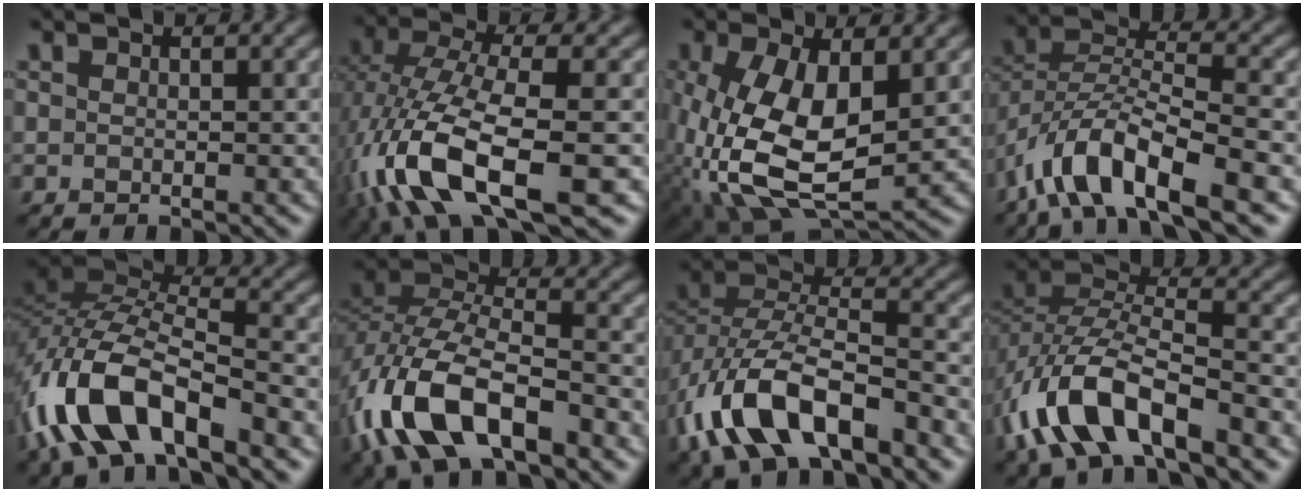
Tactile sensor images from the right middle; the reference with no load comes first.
{"total": 11.0, "force": [-4.3, 4.5, 9.1], "torque": [-0.195, -0.007, -0.081]}
{"total": 10.6, "force": [-0.5, 5.8, 8.8], "torque": [-0.203, -0.013, 0.001]}
{"total": 9.9, "force": [-5.9, 3.5, 7.2], "torque": [-0.135, 0.005, -0.117]}
{"total": 11.2, "force": [-6.5, 4.7, 7.8], "torque": [-0.166, 0.005, -0.131]}
{"total": 12.0, "force": [-6.1, 5.8, 8.5], "torque": [-0.183, -0.002, -0.124]}
{"total": 11.0, "force": [-5.9, 5.3, 7.6], "torque": [-0.156, 0.007, -0.117]}
{"total": 9.8, "force": [-5.4, 4.4, 6.9], "torque": [-0.147, 0.009, -0.108]}